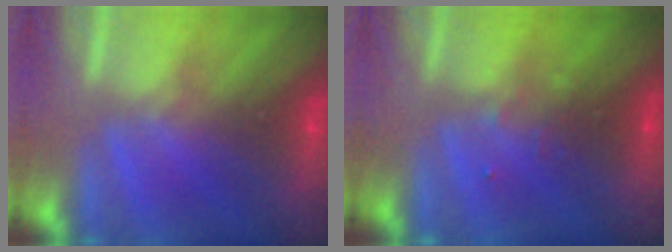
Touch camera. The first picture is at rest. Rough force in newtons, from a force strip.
{"total": 2.4}